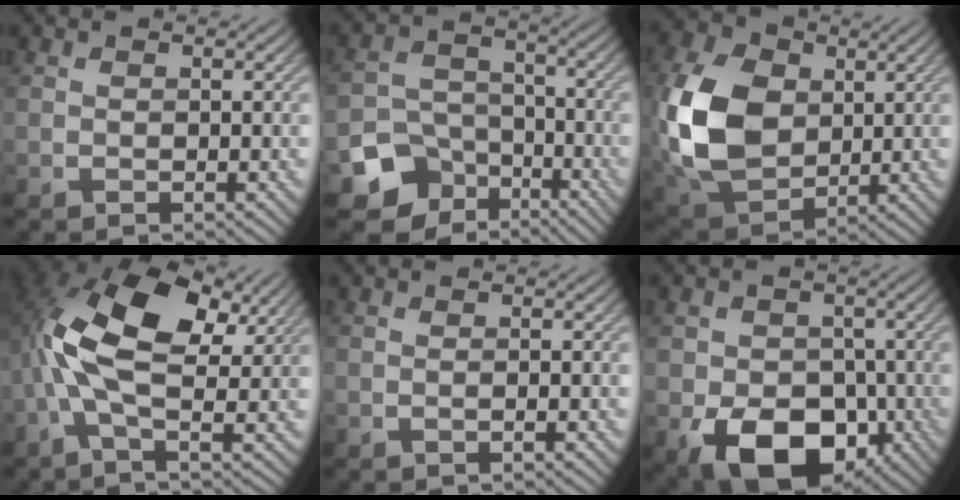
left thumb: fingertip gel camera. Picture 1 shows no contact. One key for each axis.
{"total": 8.6, "fx": -5.4, "fy": 6.1, "fz": 2.6, "tx": -0.061, "ty": -0.020, "tz": -0.104}
{"total": 13.6, "fx": 1.1, "fy": 9.8, "fz": 9.5, "tx": -0.249, "ty": 0.007, "tz": 0.021}
{"total": 11.9, "fx": 1.7, "fy": 5.5, "fz": 10.4, "tx": -0.212, "ty": 0.000, "tz": 0.024}
{"total": 0.7, "fx": -0.2, "fy": 0.0, "fz": 0.6, "tx": -0.013, "ty": 0.000, "tz": -0.007}
{"total": 10.9, "fx": -4.6, "fy": 7.3, "fz": 6.6, "tx": -0.109, "ty": -0.026, "tz": -0.077}